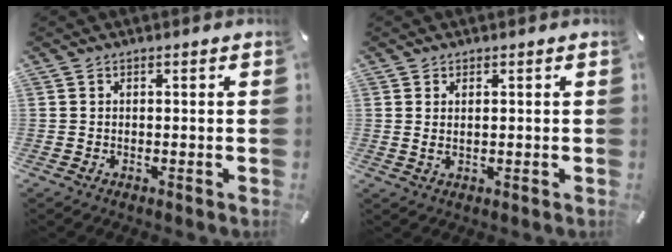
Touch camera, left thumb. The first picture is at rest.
{"total": 1.7, "force": [0.5, 0.6, 1.5], "torque": [-0.029, 0.002, 0.008]}